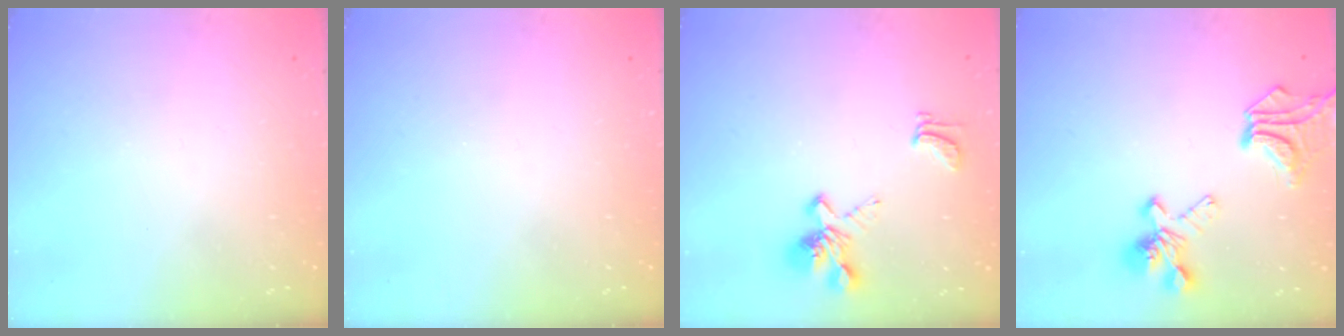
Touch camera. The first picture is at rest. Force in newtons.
{"total": 0.0}
{"total": 4.2, "press": 4.0, "slide": 1.3}
{"total": 7.0, "press": 6.6, "slide": 2.4}